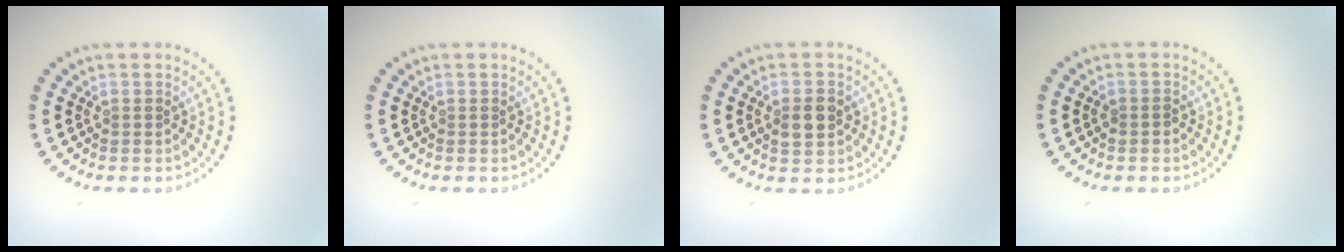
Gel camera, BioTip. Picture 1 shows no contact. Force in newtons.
{"total": 0.0}
{"total": 2.6, "press": 2.6, "slide": 0.2}
{"total": 0.8, "press": 0.7, "slide": 0.2}